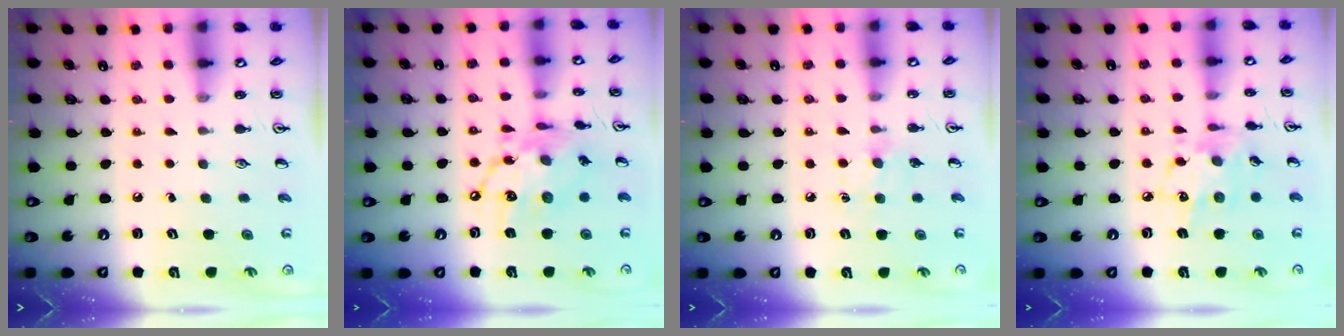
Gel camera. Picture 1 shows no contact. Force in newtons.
{"total": 15.1, "press": 15.0, "slide": 1.6}
{"total": 4.7, "press": 4.6, "slide": 0.8}
{"total": 9.6, "press": 9.6, "slide": 0.6}